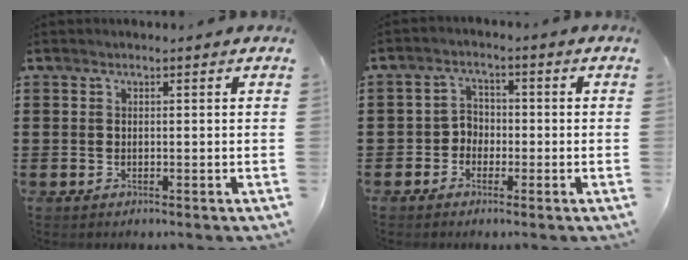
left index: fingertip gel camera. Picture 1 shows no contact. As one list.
[{"total": 3.0, "force": [-1.6, 2.5, 0.8], "torque": [-0.025, 0.009, -0.037]}]